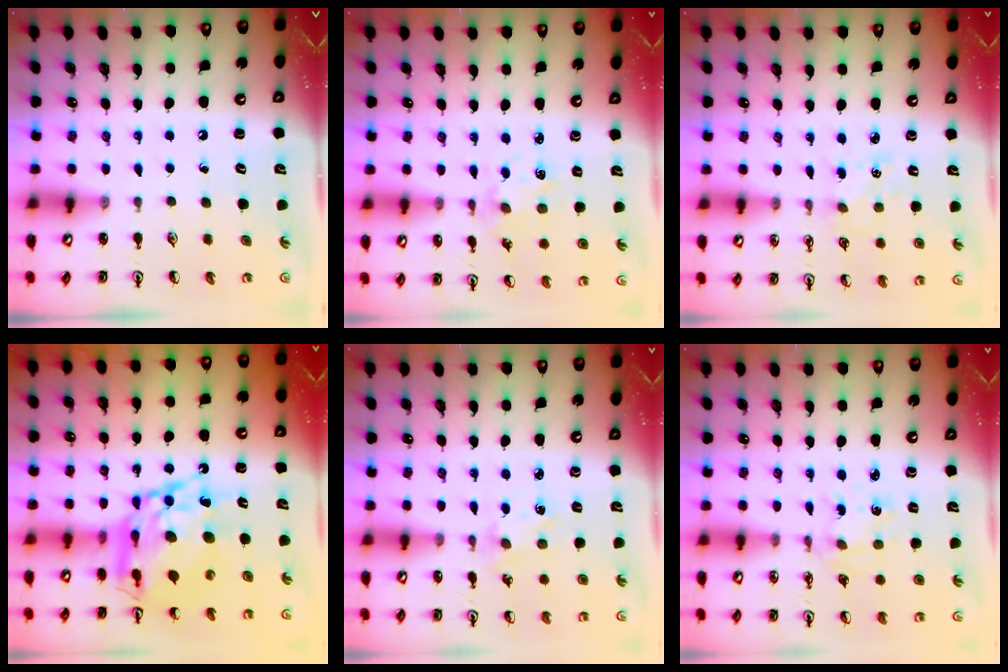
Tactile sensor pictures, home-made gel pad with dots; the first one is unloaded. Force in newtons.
{"total": 1.7, "press": 1.7, "slide": 0.3}
{"total": 4.3, "press": 4.3, "slide": 0.5}
{"total": 16.6, "press": 16.5, "slide": 2.1}
{"total": 1.3, "press": 1.3, "slide": 0.2}
{"total": 1.0, "press": 0.9, "slide": 0.1}